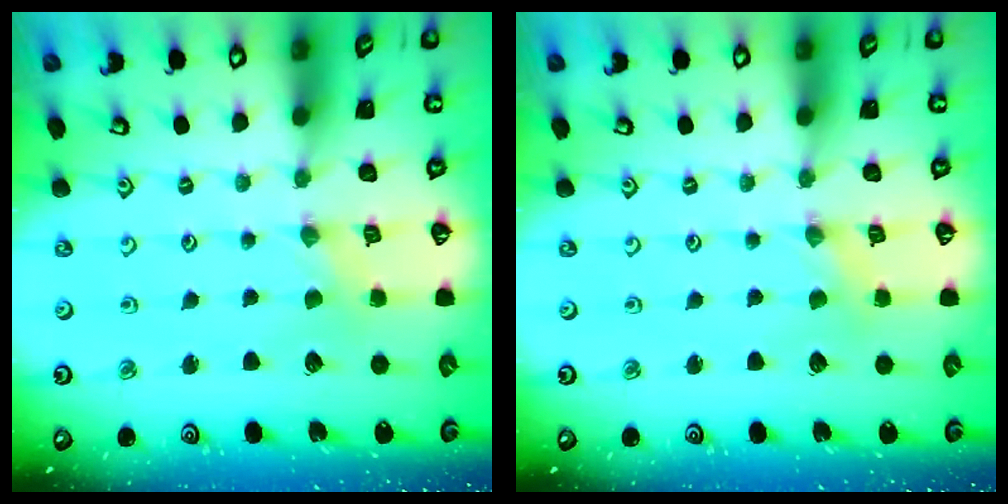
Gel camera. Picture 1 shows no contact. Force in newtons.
{"total": 0.9, "press": 0.9, "slide": 0.1}